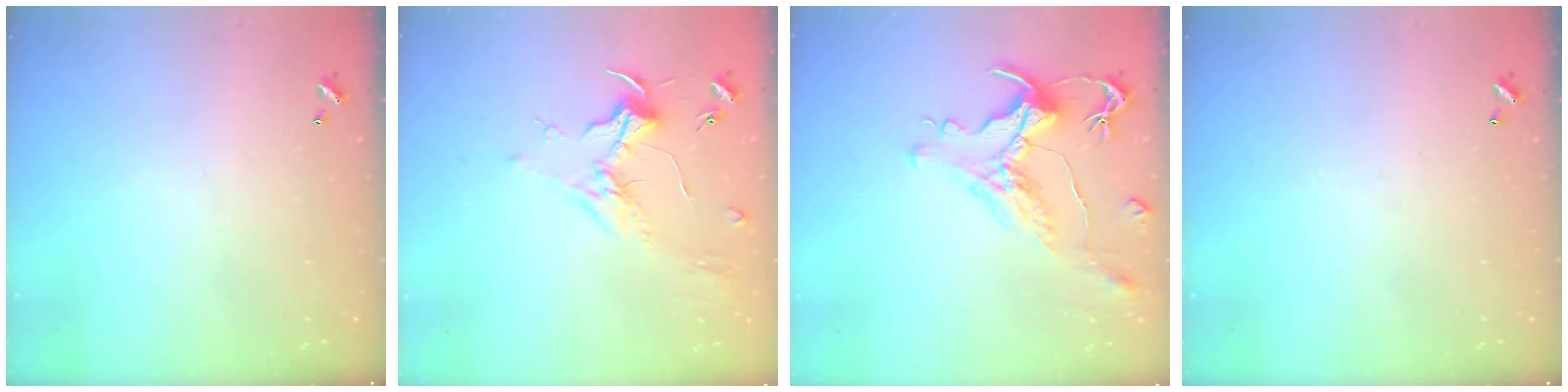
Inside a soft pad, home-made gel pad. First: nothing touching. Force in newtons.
{"total": 1.8, "press": 1.6, "slide": 0.7}
{"total": 1.5, "press": 0.7, "slide": 1.3}
{"total": 0.0}